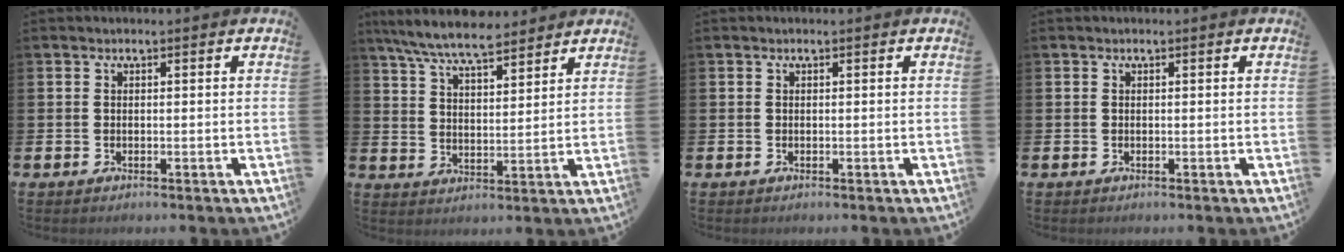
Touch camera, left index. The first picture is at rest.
{"total": 8.1, "force": [7.5, 1.2, 2.7], "torque": [-0.083, -0.027, 0.139]}
{"total": 0.0}
{"total": 0.0}